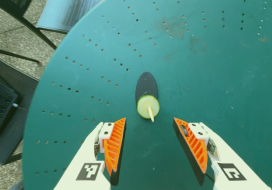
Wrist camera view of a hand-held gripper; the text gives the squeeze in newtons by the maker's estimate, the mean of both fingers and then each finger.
{"total": 0.5, "left": 0.1, "right": 0.9}